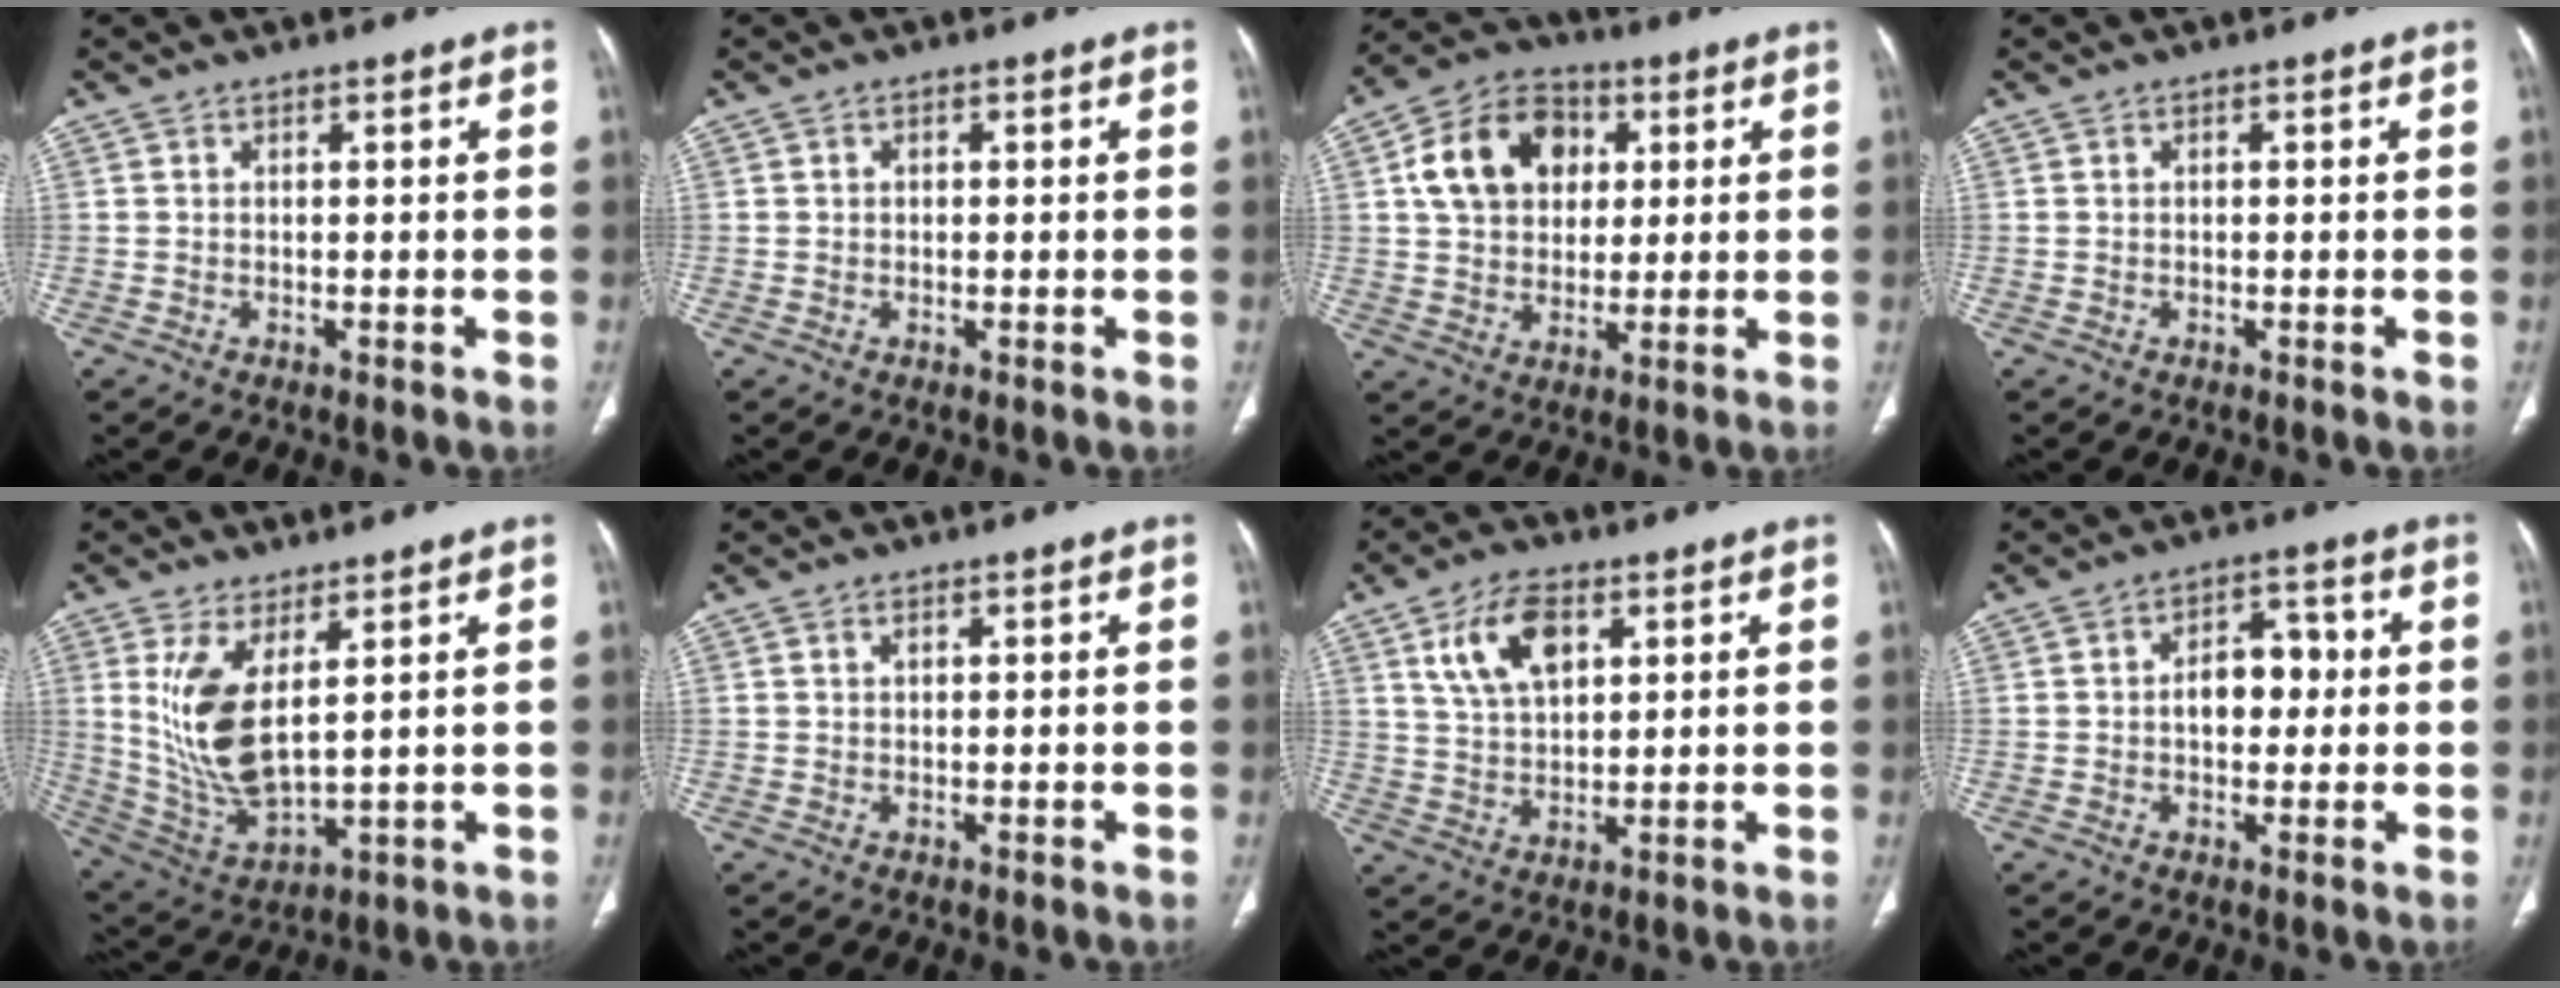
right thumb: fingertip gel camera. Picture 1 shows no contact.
{"total": 0.7, "force": [0.1, 0.6, 0.4], "torque": [-0.001, 0.002, 0.000]}
{"total": 14.5, "force": [3.8, 11.0, 8.7], "torque": [-0.125, 0.008, 0.058]}
{"total": 0.0}
{"total": 12.6, "force": [3.7, 5.2, 10.8], "torque": [-0.220, -0.031, 0.095]}
{"total": 0.8, "force": [0.4, 0.5, 0.5], "torque": [-0.009, 0.001, 0.007]}
{"total": 10.0, "force": [4.3, 5.6, 7.2], "torque": [-0.120, -0.011, 0.083]}
{"total": 7.4, "force": [0.3, 4.8, 5.6], "torque": [-0.057, 0.021, 0.001]}